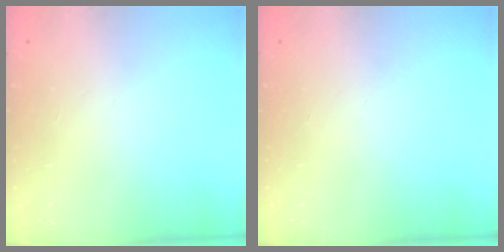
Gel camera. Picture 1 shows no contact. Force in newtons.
{"total": 0.0}